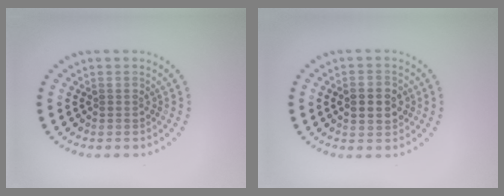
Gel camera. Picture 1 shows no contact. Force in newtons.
{"total": 3.8, "press": 3.8, "slide": 0.2}